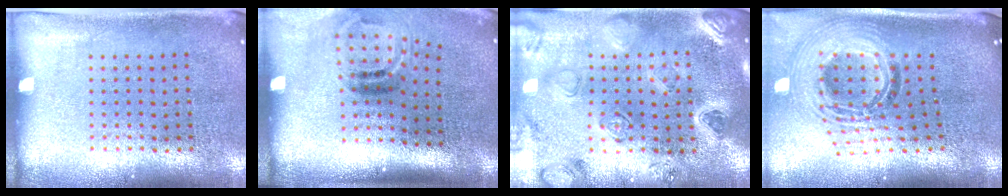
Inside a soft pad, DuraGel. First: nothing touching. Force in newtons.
{"total": 2.1, "press": 1.3, "slide": 1.7}
{"total": 2.2, "press": 2.2, "slide": 0.5}
{"total": 2.1, "press": 1.6, "slide": 1.3}